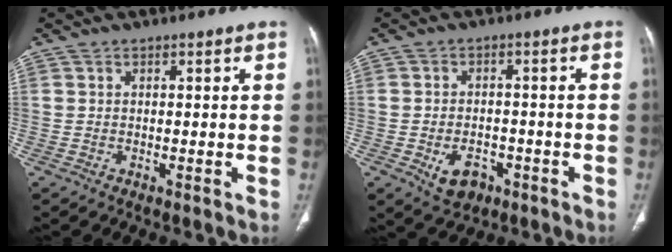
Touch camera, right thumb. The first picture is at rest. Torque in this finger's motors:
{"motor_torque": [-0.17, 0.38, -0.16, -0.03, 0.13]}